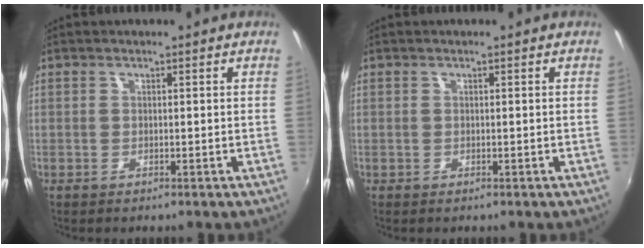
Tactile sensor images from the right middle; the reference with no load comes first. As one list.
[{"total": 0.0}]